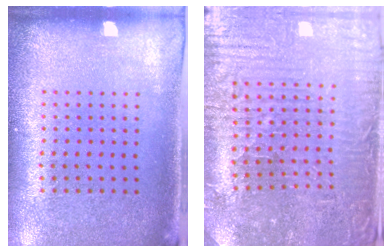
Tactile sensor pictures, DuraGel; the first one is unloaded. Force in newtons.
{"total": 3.8, "press": 3.8, "slide": 0.4}